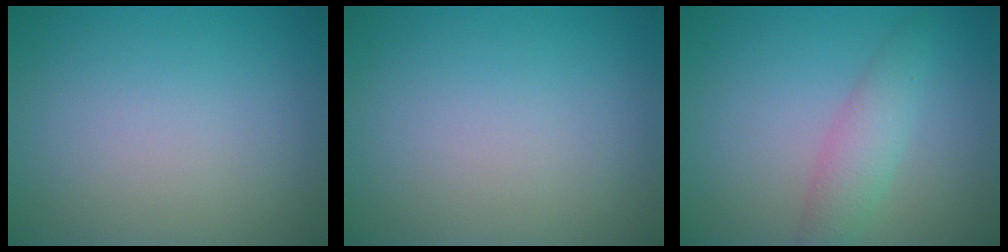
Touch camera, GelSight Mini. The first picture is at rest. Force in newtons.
{"total": 0.0}
{"total": 2.9, "press": 2.9, "slide": 0.0}